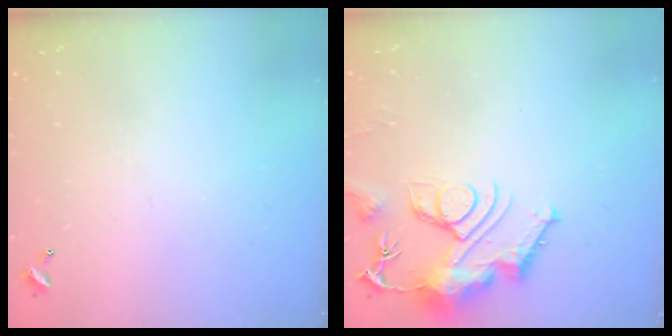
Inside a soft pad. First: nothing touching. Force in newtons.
{"total": 11.9, "press": 11.8, "slide": 1.6}